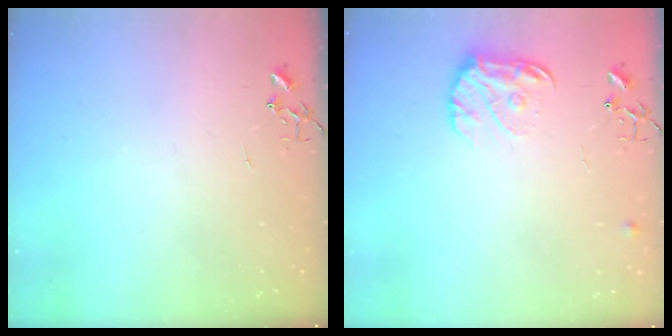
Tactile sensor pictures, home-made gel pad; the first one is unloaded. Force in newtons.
{"total": 11.5, "press": 11.5, "slide": 0.6}